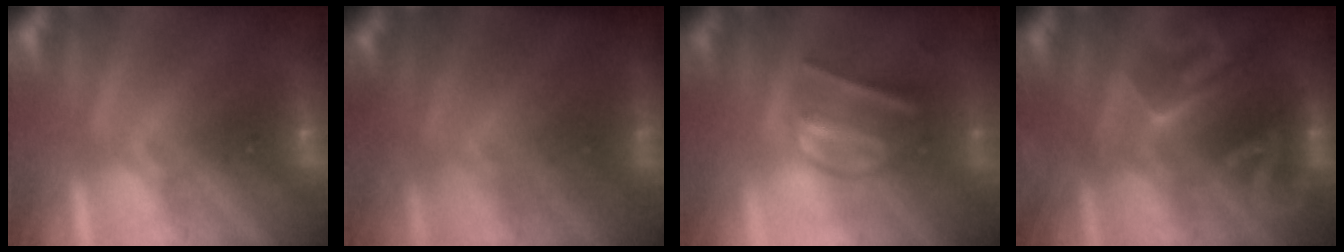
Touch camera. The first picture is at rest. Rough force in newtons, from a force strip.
{"total": 5.6}
{"total": 3.0}
{"total": 2.4}